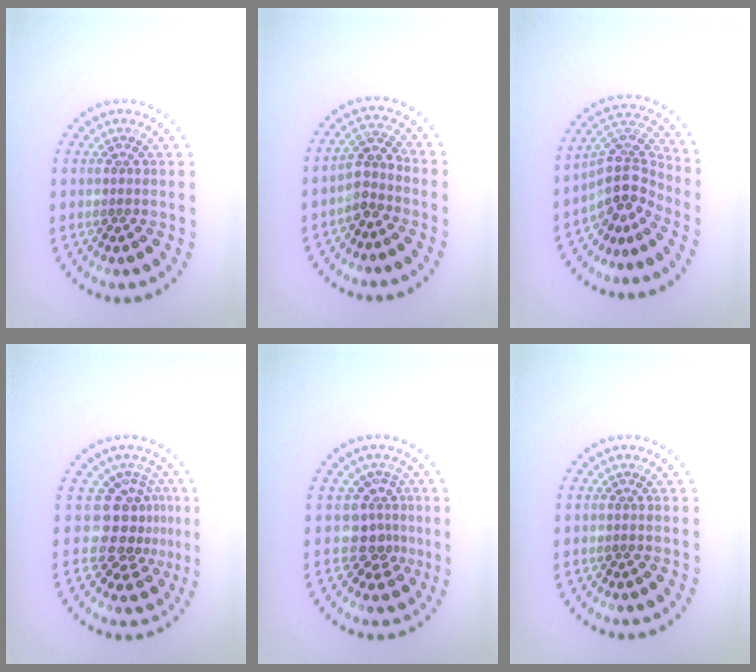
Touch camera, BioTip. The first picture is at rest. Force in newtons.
{"total": 2.7, "press": 2.1, "slide": 1.7}
{"total": 4.4, "press": 3.2, "slide": 3.0}
{"total": 3.9, "press": 2.6, "slide": 2.9}
{"total": 2.8, "press": 2.0, "slide": 1.9}
{"total": 0.0}